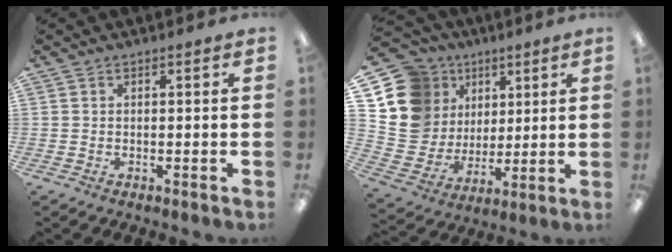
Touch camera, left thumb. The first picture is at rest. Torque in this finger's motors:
{"motor_torque": [0.04, 0.35, 0.12, -0.23, 0.07]}